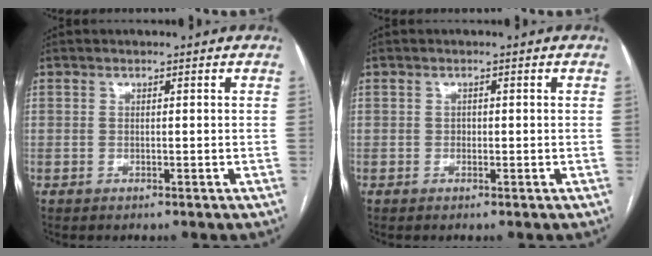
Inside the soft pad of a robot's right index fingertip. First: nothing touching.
{"total": 0.6, "force": [-0.1, 0.6, 0.2], "torque": [0.000, 0.004, -0.003]}